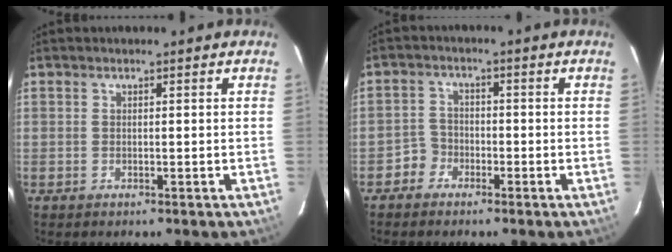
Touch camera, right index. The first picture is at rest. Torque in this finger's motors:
{"motor_torque": [-0.15, 0.09, -0.80, -0.21]}